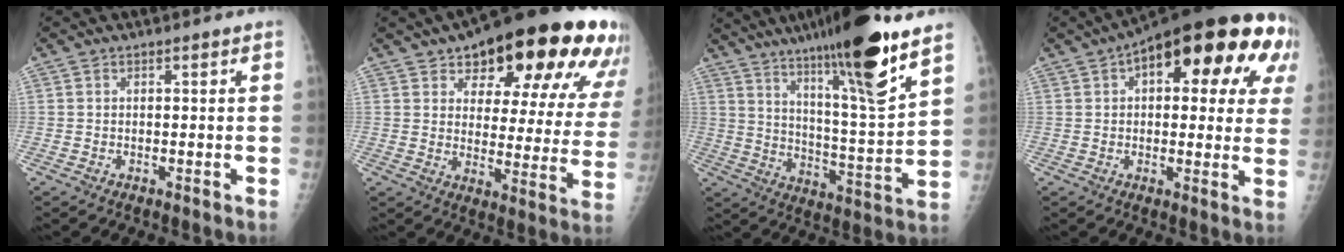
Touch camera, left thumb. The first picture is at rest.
{"total": 26.6, "force": [15.8, 10.5, 18.7], "torque": [-0.221, -0.034, 0.206]}
{"total": 21.4, "force": [14.1, 1.8, 16.0], "torque": [-0.240, -0.061, 0.230]}
{"total": 25.3, "force": [10.0, 10.9, 20.5], "torque": [-0.254, 0.025, 0.125]}